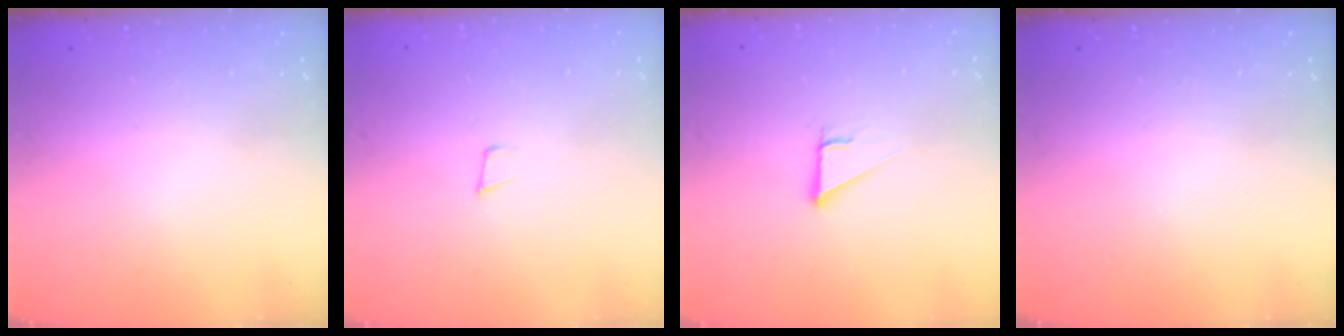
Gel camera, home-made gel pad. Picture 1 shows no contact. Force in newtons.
{"total": 4.3, "press": 4.2, "slide": 1.0}
{"total": 2.8, "press": 2.8, "slide": 0.0}
{"total": 0.0}